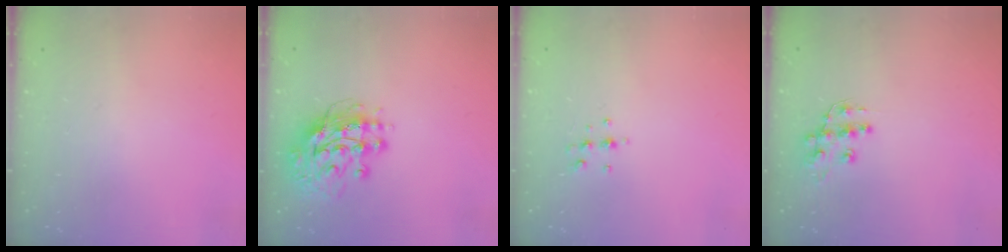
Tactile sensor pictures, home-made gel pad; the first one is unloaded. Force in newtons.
{"total": 13.5, "press": 13.4, "slide": 1.5}
{"total": 5.4, "press": 5.3, "slide": 1.1}
{"total": 10.8, "press": 10.7, "slide": 0.8}